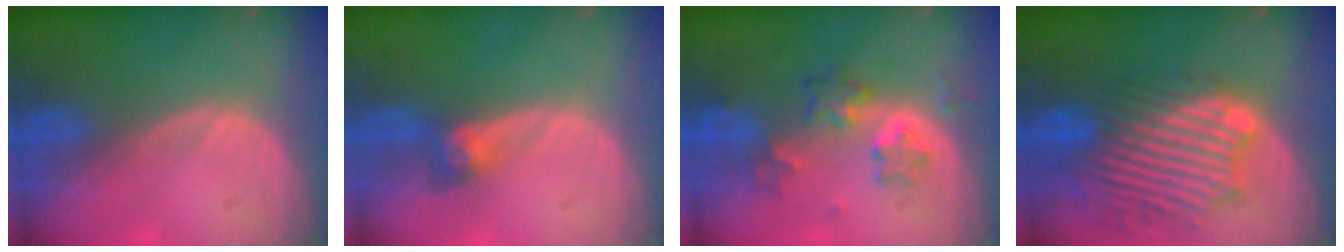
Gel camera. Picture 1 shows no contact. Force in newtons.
{"total": 3.1, "press": 2.7, "slide": 1.4}
{"total": 5.7, "press": 5.7, "slide": 0.6}
{"total": 12.3, "press": 11.0, "slide": 5.5}